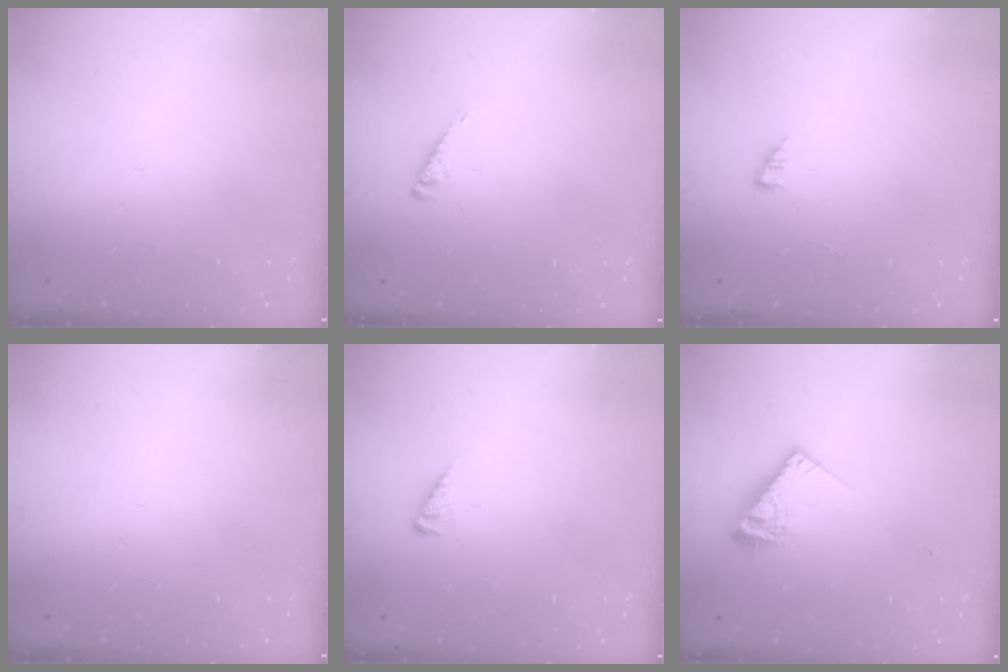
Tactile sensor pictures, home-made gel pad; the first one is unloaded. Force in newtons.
{"total": 3.1, "press": 3.1, "slide": 0.3}
{"total": 1.2, "press": 1.2, "slide": 0.2}
{"total": 0.0}
{"total": 2.7, "press": 2.7, "slide": 0.3}
{"total": 9.1, "press": 9.0, "slide": 0.9}